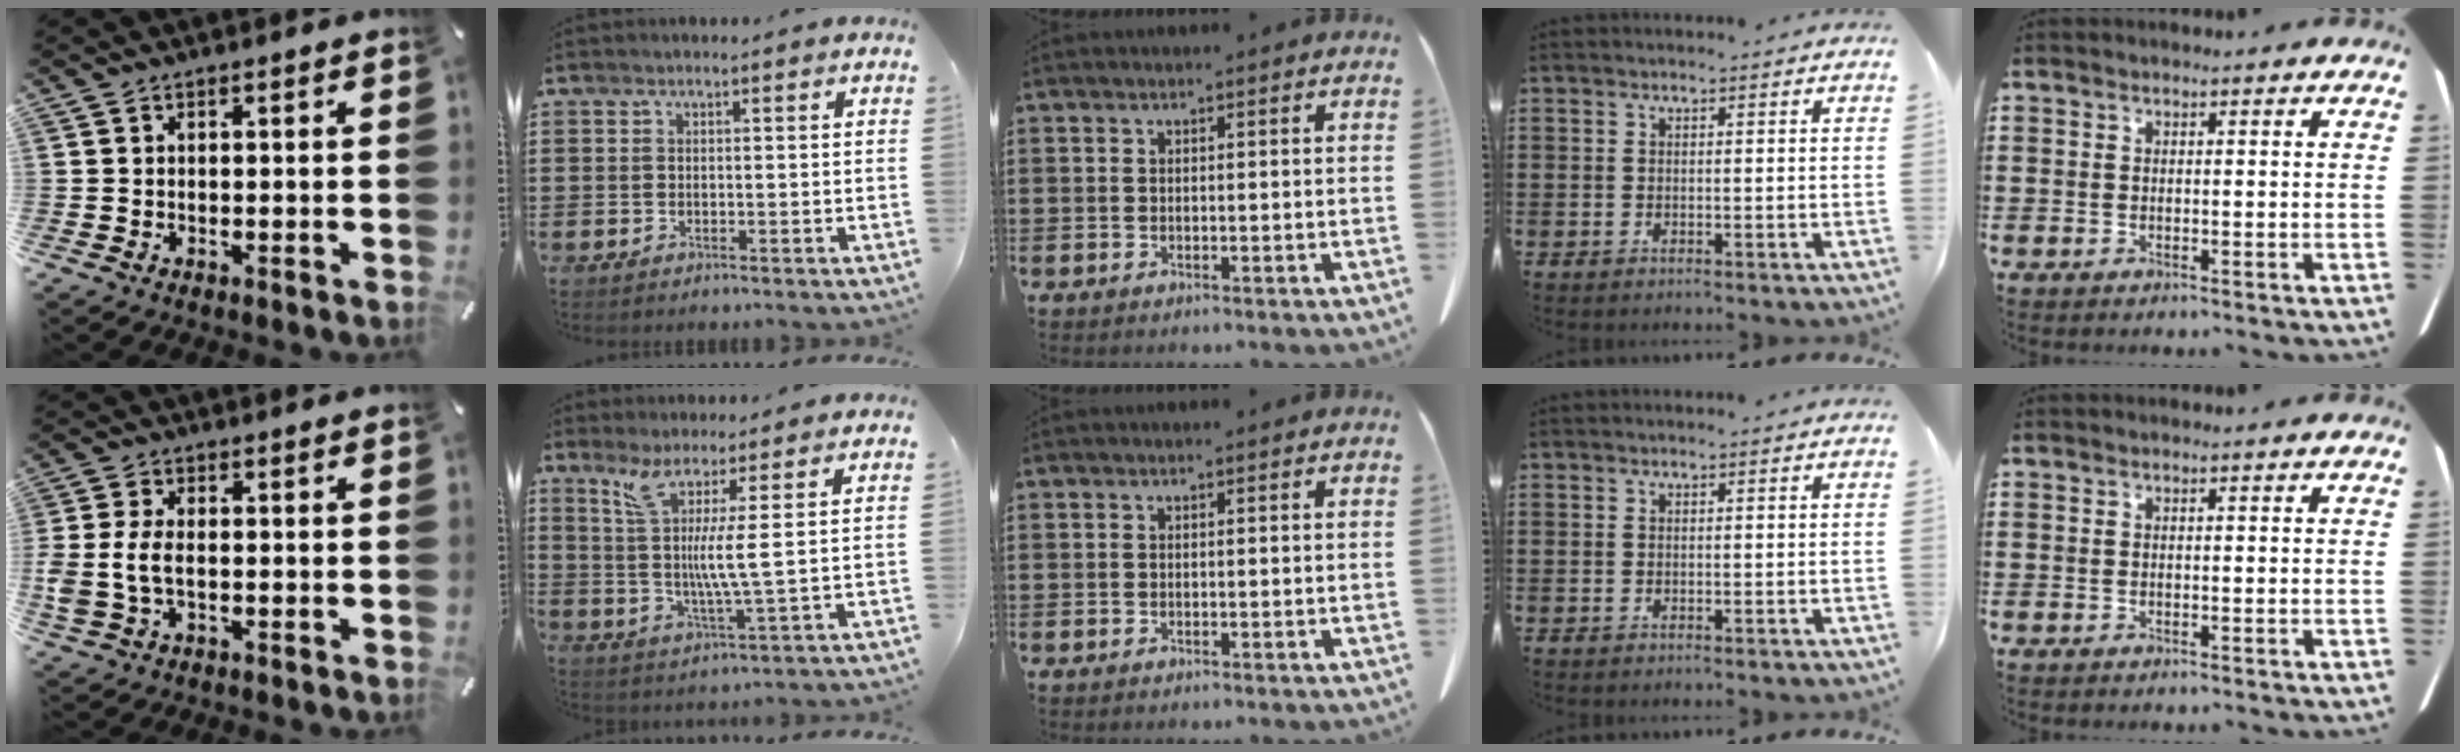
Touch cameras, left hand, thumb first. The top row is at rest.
{"thumb": {"total": 6.1, "force": [-0.8, 3.7, 4.9], "torque": [-0.110, 0.001, -0.017]}, "index": {"total": 6.5, "force": [2.7, -0.8, 5.9], "torque": [-0.124, -0.009, 0.044]}}